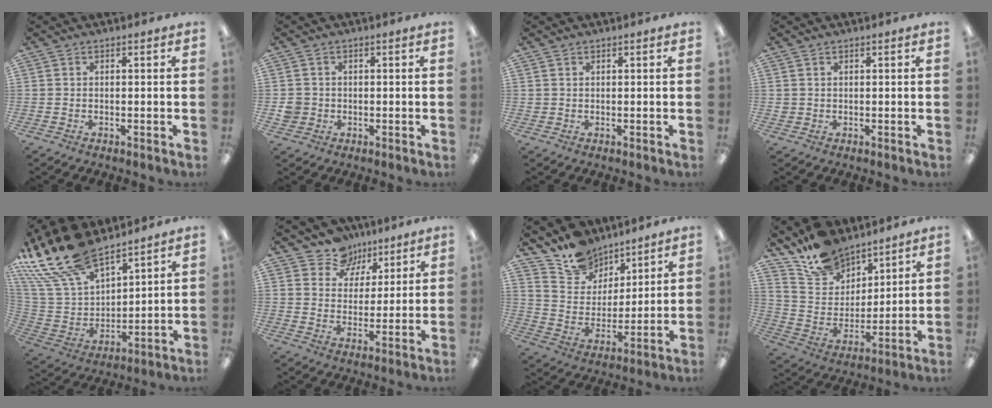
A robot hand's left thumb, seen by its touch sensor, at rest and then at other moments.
{"total": 3.6, "force": [-0.2, 3.5, 0.7], "torque": [-0.009, 0.005, -0.004]}
{"total": 0.9, "force": [0.6, 0.7, 0.1], "torque": [-0.002, 0.003, 0.011]}
{"total": 1.2, "force": [0.6, 1.1, 0.1], "torque": [-0.005, 0.002, 0.011]}
{"total": 21.7, "force": [16.8, 9.4, 10.0], "torque": [-0.234, -0.098, 0.310]}
{"total": 9.6, "force": [7.3, 6.2, 0.9], "torque": [-0.023, -0.056, 0.137]}
{"total": 13.0, "force": [10.4, 7.7, 1.7], "torque": [-0.051, -0.077, 0.204]}
{"total": 14.7, "force": [11.6, 8.4, 3.4], "torque": [-0.084, -0.074, 0.228]}